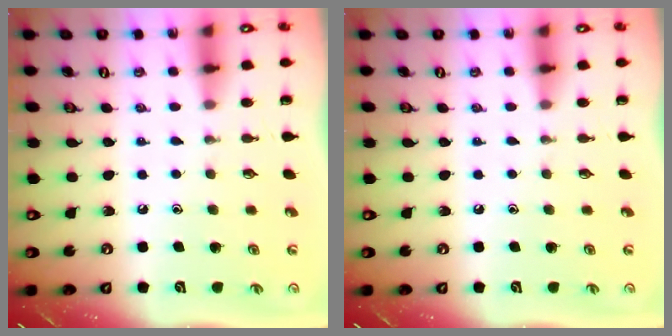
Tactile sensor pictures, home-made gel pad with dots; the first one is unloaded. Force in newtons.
{"total": 0.0}